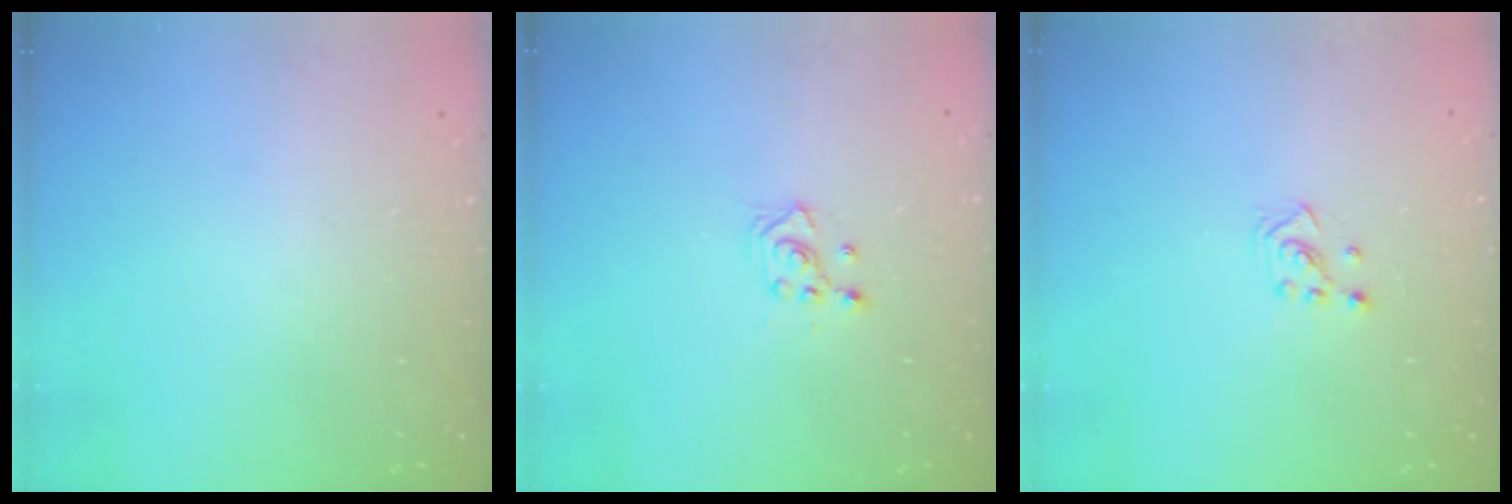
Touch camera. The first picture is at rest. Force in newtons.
{"total": 2.6, "press": 2.4, "slide": 1.0}
{"total": 2.5, "press": 2.4, "slide": 0.8}